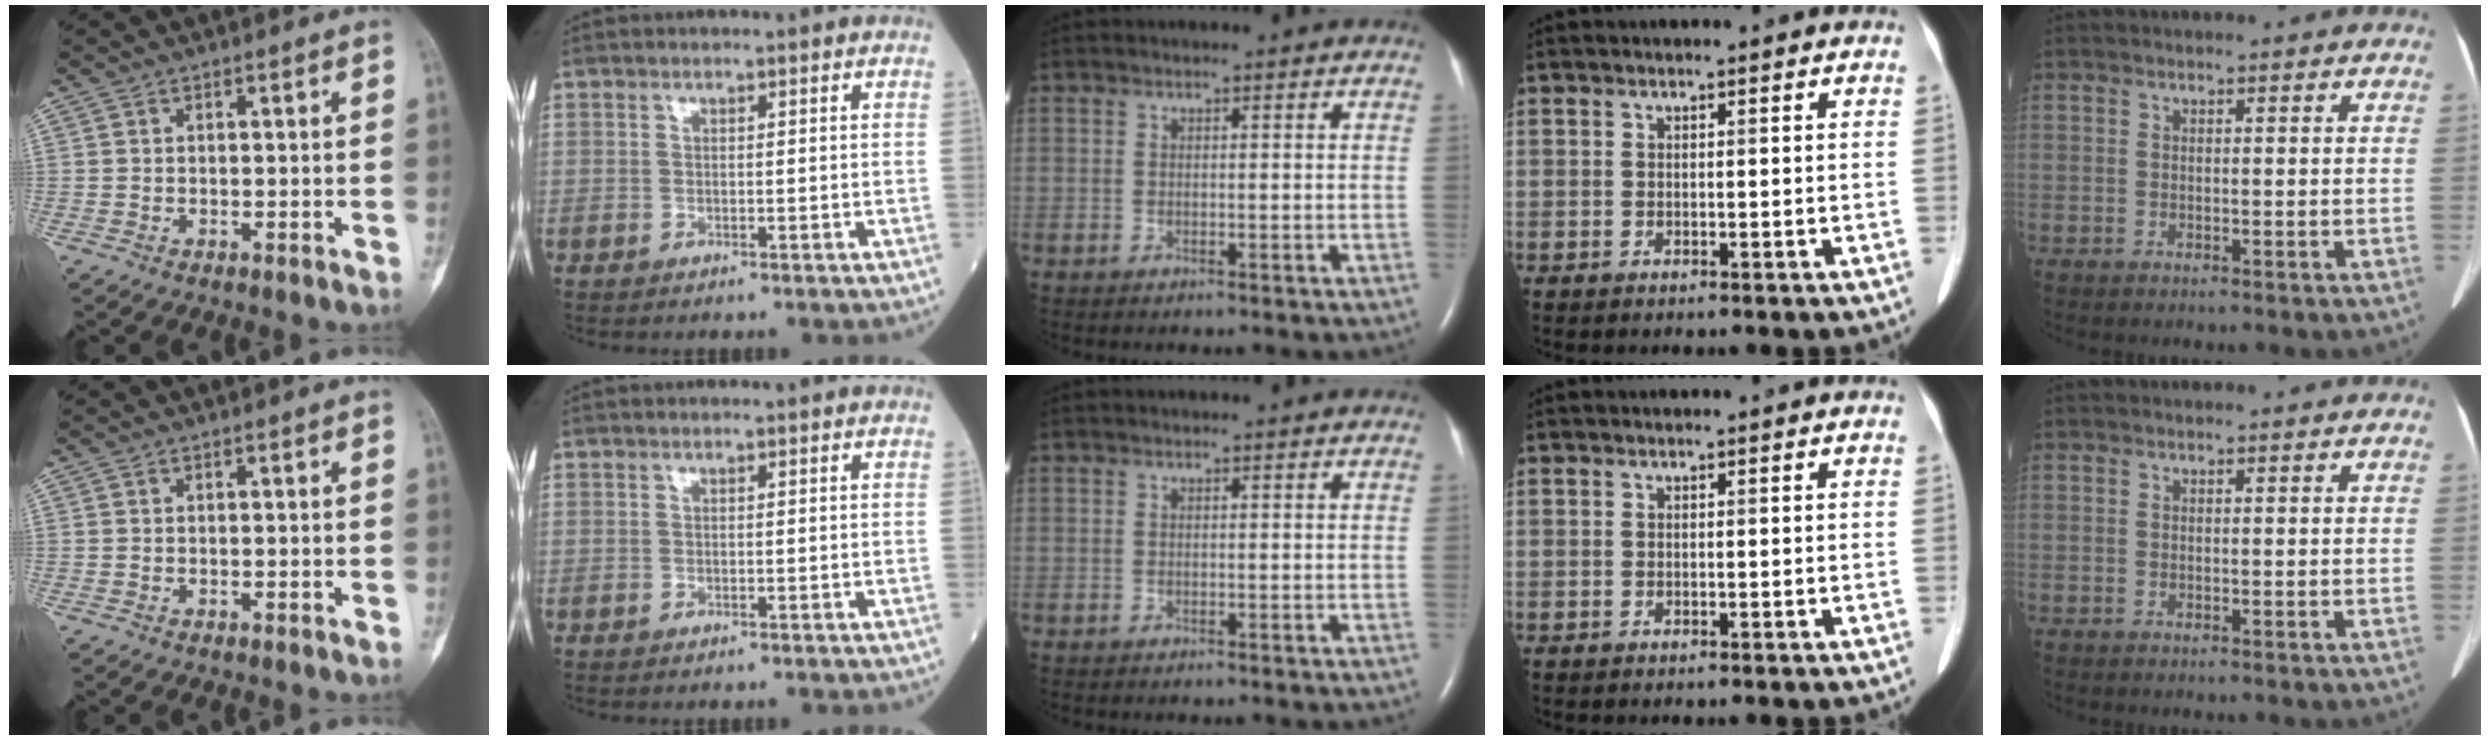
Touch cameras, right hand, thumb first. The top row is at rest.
{}